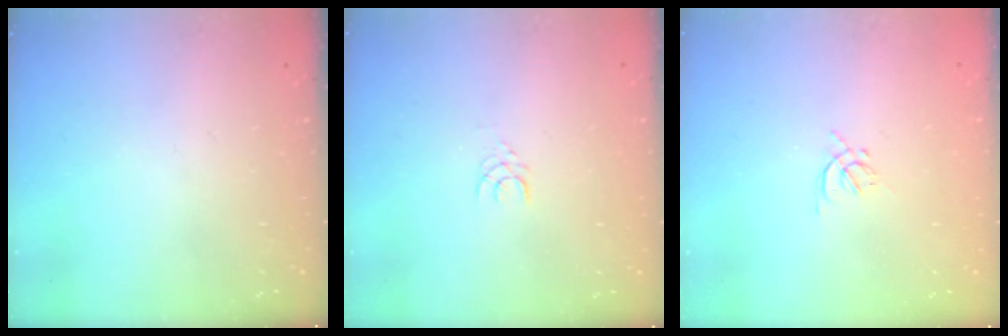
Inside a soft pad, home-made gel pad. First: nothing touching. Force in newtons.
{"total": 2.7, "press": 2.7, "slide": 0.2}
{"total": 1.6, "press": 1.6, "slide": 0.5}